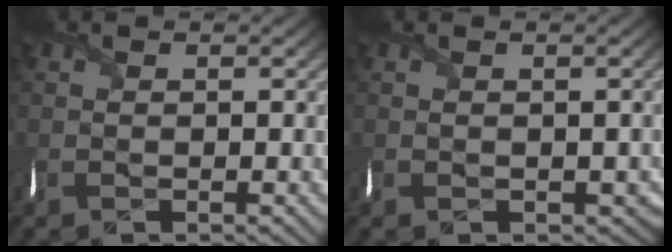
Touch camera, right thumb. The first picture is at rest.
{"total": 2.0, "force": [-0.2, 1.7, 0.9], "torque": [-0.015, -0.012, -0.004]}